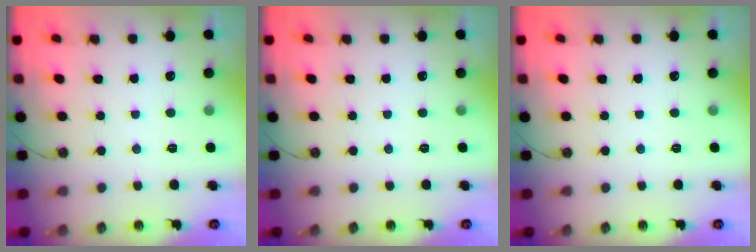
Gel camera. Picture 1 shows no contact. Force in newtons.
{"total": 0.0}
{"total": 0.0}